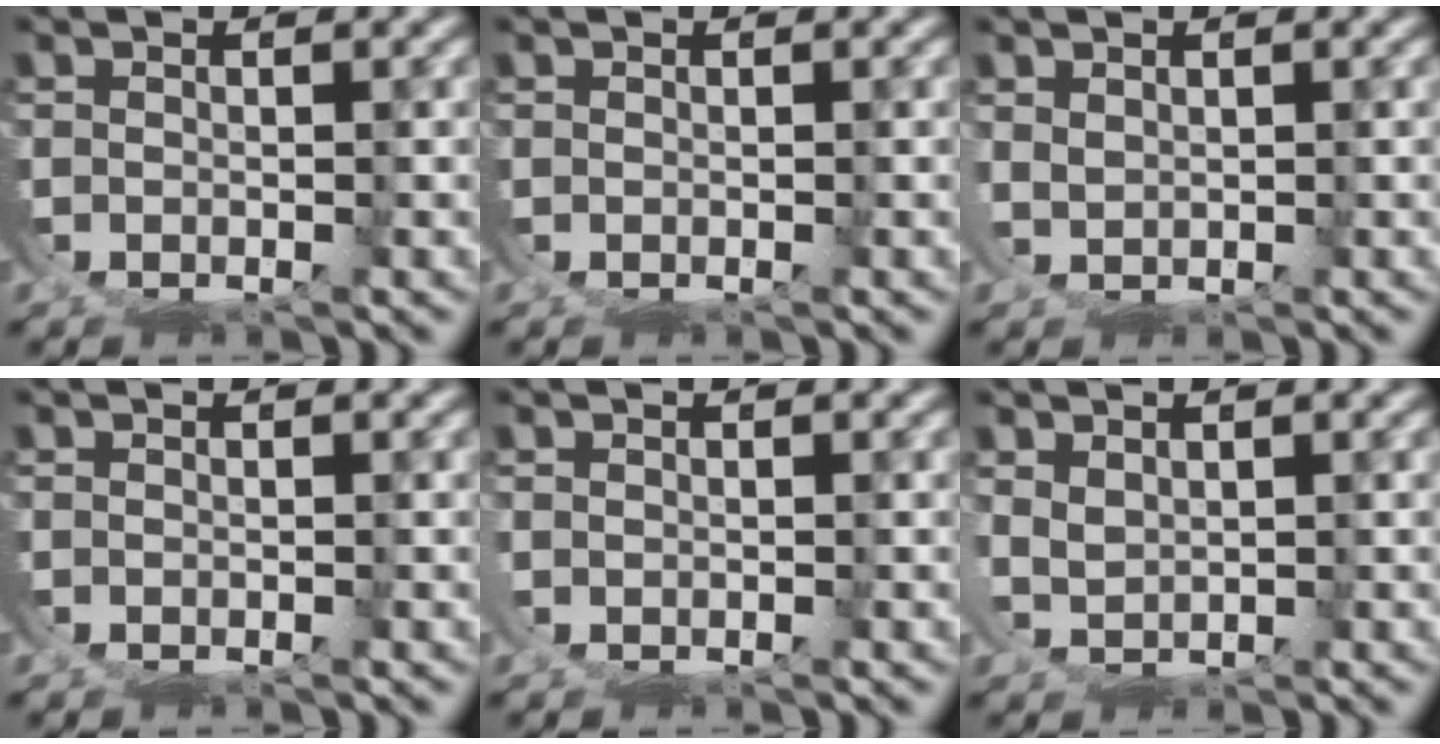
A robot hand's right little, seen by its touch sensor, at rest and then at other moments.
{"total": 0.0}
{"total": 1.6, "force": [1.4, -0.6, 0.5], "torque": [-0.011, -0.003, 0.035]}
{"total": 0.0}
{"total": 1.1, "force": [0.8, -0.5, 0.4], "torque": [-0.010, 0.001, 0.019]}
{"total": 1.8, "force": [1.5, 0.1, 0.9], "torque": [-0.029, -0.010, 0.041]}